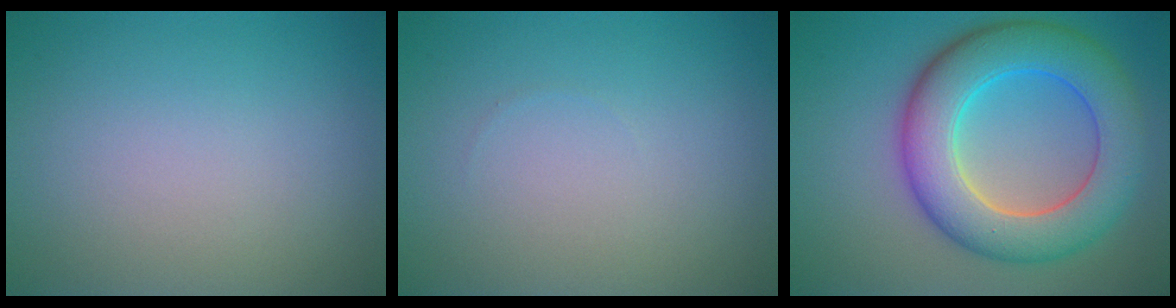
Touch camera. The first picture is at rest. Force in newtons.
{"total": 0.0}
{"total": 9.3, "press": 9.3, "slide": 0.4}